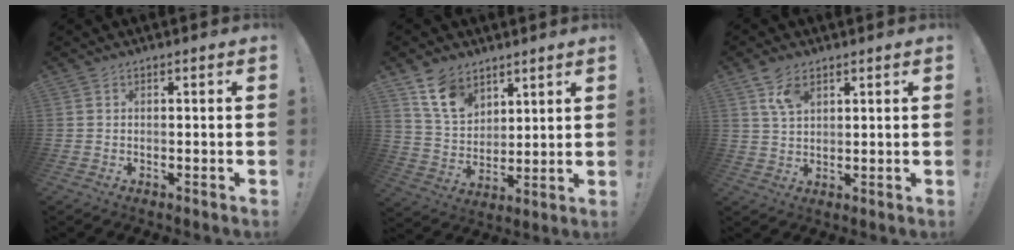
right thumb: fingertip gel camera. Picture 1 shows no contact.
{"total": 12.3, "force": [8.3, 7.7, 4.8], "torque": [-0.092, -0.045, 0.165]}
{"total": 6.4, "force": [3.8, 3.2, 4.1], "torque": [-0.071, -0.013, 0.070]}